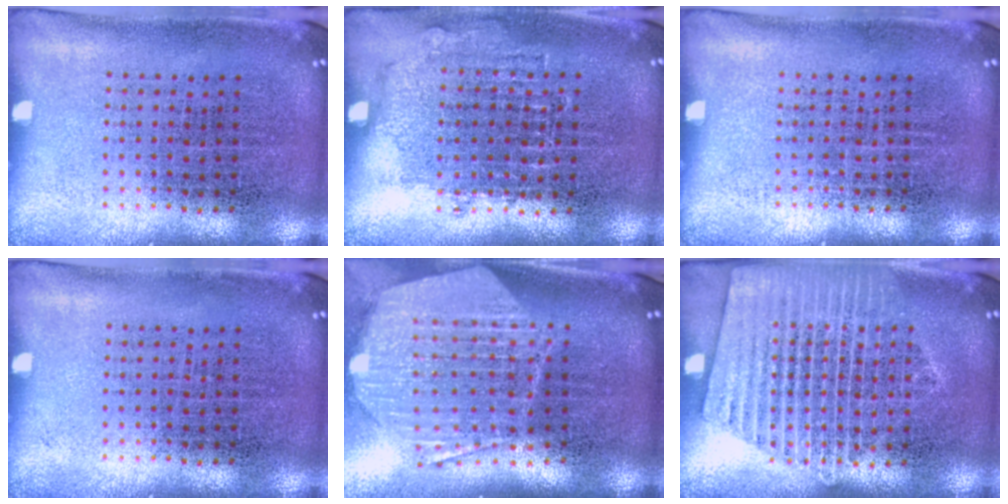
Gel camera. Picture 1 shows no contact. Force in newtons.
{"total": 0.9, "press": 0.8, "slide": 0.4}
{"total": 0.0}
{"total": 0.0}
{"total": 2.9, "press": 2.3, "slide": 1.7}
{"total": 1.8, "press": 1.8, "slide": 0.3}